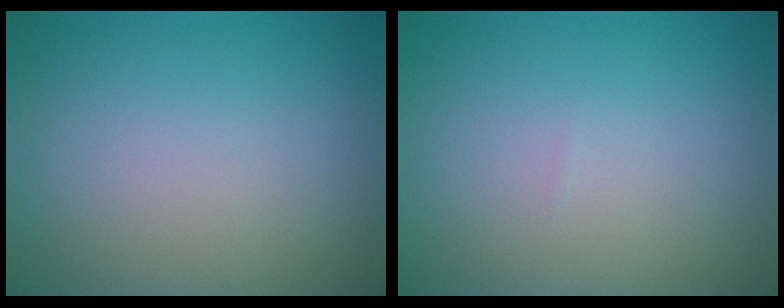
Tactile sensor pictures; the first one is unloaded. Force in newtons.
{"total": 0.0}